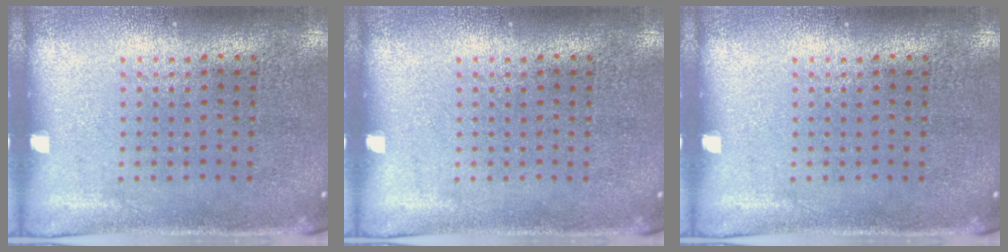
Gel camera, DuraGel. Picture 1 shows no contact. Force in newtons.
{"total": 0.0}
{"total": 0.0}